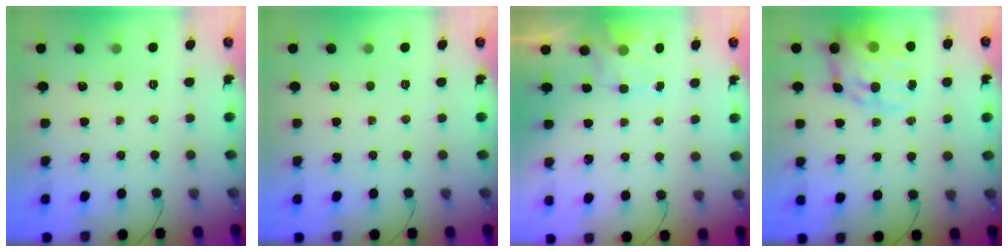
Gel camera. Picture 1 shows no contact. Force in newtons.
{"total": 0.0}
{"total": 2.0, "press": 1.6, "slide": 1.2}
{"total": 16.3, "press": 15.7, "slide": 4.5}